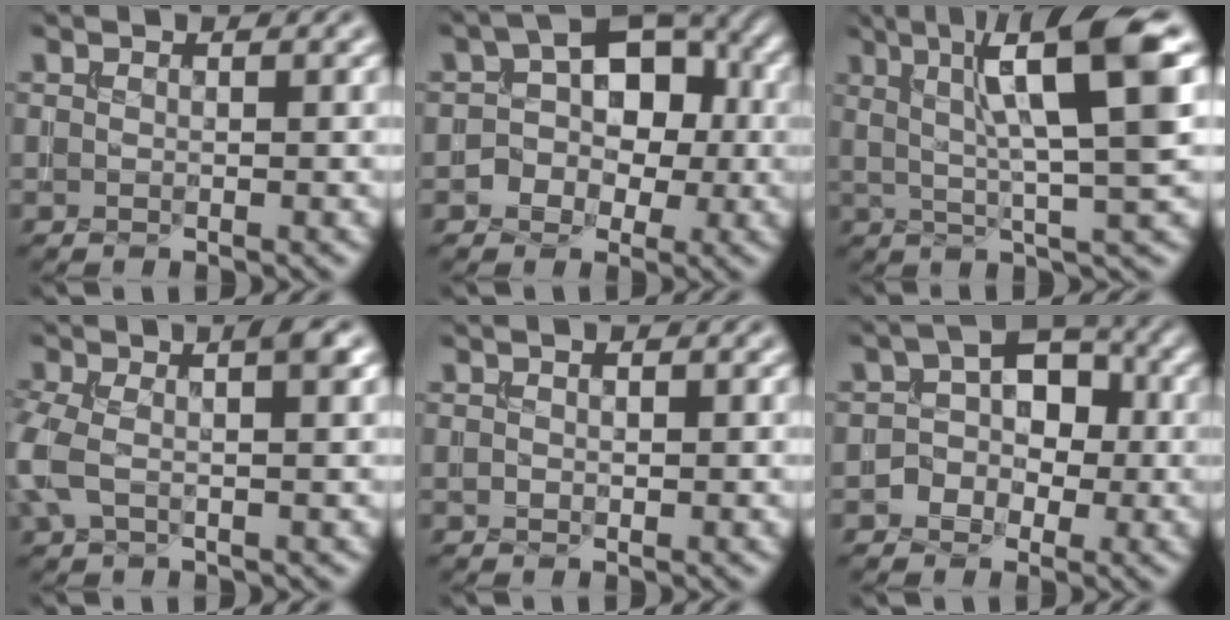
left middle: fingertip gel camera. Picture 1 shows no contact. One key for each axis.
{"total": 5.6, "fx": -0.5, "fy": 4.2, "fz": 3.8, "tx": -0.036, "ty": 0.015, "tz": -0.017}
{"total": 9.9, "fx": 2.9, "fy": 1.6, "fz": 9.3, "tx": -0.128, "ty": 0.007, "tz": 0.045}
{"total": 5.3, "fx": 0.3, "fy": 2.2, "fz": 4.8, "tx": -0.108, "ty": 0.007, "tz": -0.007}
{"total": 0.9, "fx": 0.2, "fy": 0.5, "fz": 0.7, "tx": -0.011, "ty": 0.001, "tz": 0.003}
{"total": 3.9, "fx": -0.7, "fy": 3.1, "fz": 2.2, "tx": -0.012, "ty": 0.012, "tz": -0.019}